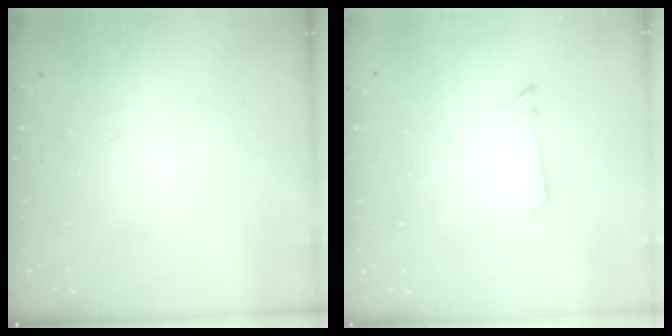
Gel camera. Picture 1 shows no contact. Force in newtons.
{"total": 2.6, "press": 2.6, "slide": 0.3}